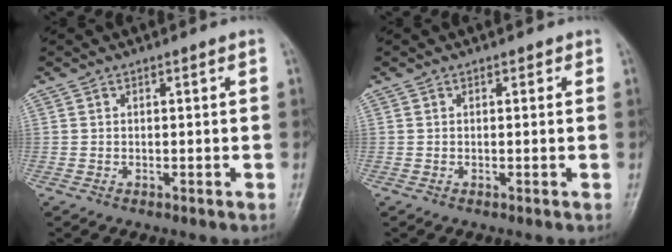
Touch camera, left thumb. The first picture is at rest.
{"total": 0.6, "force": [0.3, 0.5, 0.2], "torque": [0.003, 0.000, 0.000]}